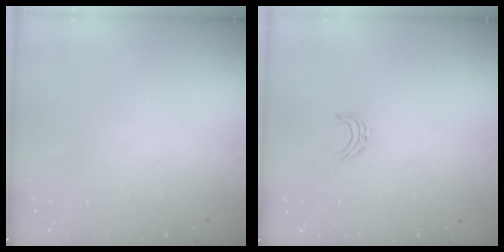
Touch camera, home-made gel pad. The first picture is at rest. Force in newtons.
{"total": 4.6, "press": 4.6, "slide": 0.4}